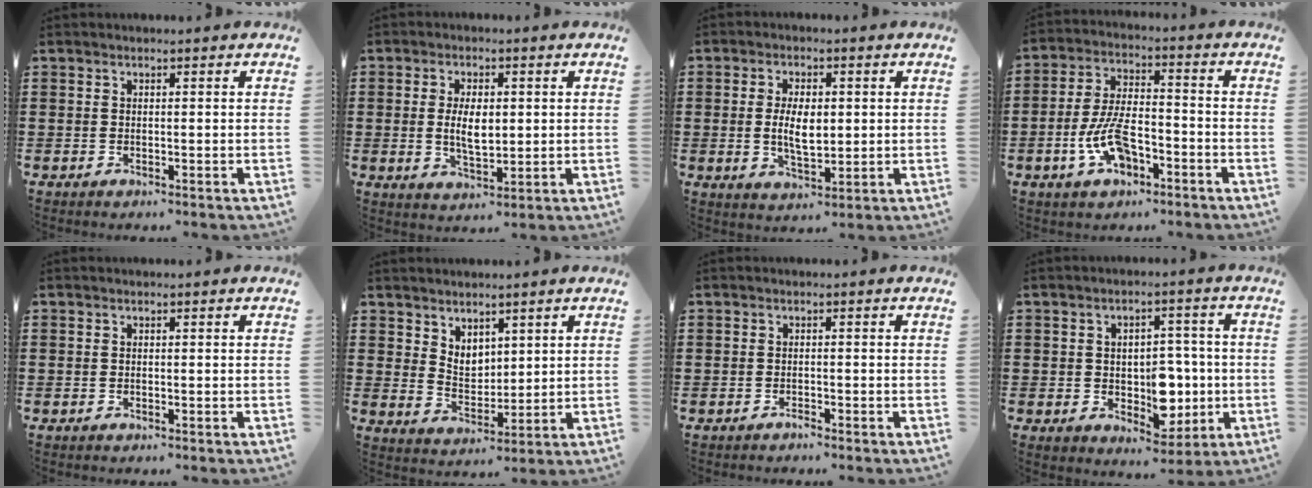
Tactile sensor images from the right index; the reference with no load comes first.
{"total": 5.2, "force": [0.4, 2.6, 4.6], "torque": [-0.081, 0.006, 0.004]}
{"total": 5.6, "force": [0.3, 2.7, 4.9], "torque": [-0.095, 0.003, 0.001]}
{"total": 8.7, "force": [-3.3, 4.1, 6.9], "torque": [-0.153, 0.001, -0.065]}
{"total": 0.0}
{"total": 4.2, "force": [3.2, 2.6, 0.8], "torque": [-0.029, 0.000, 0.060]}
{"total": 0.9, "force": [-0.9, 0.0, 0.1], "torque": [-0.004, -0.001, -0.018]}
{"total": 6.8, "force": [-0.8, 5.3, 4.3], "torque": [-0.059, 0.006, -0.011]}